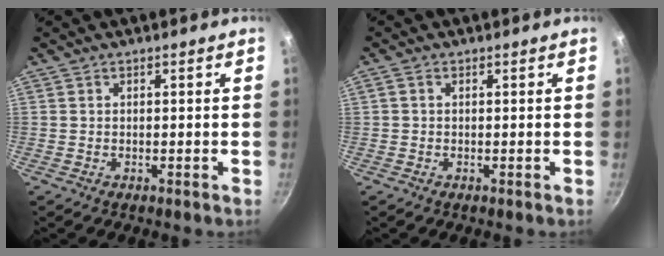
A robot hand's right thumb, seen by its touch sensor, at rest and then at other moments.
{"total": 0.9, "force": [0.1, 0.7, 0.5], "torque": [-0.010, 0.005, 0.002]}